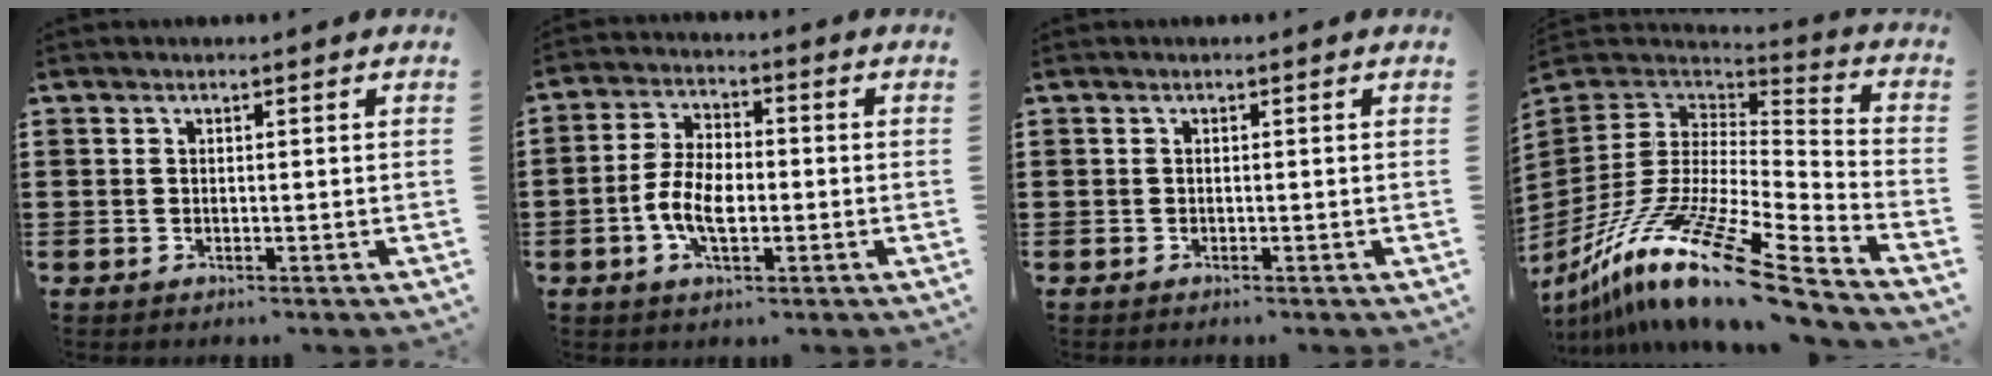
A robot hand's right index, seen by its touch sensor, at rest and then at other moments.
{"total": 6.6, "force": [-1.7, 3.4, 5.4], "torque": [-0.129, -0.001, -0.039]}
{"total": 0.0}
{"total": 17.1, "force": [-11.3, 2.6, 12.7], "torque": [-0.259, 0.023, -0.214]}